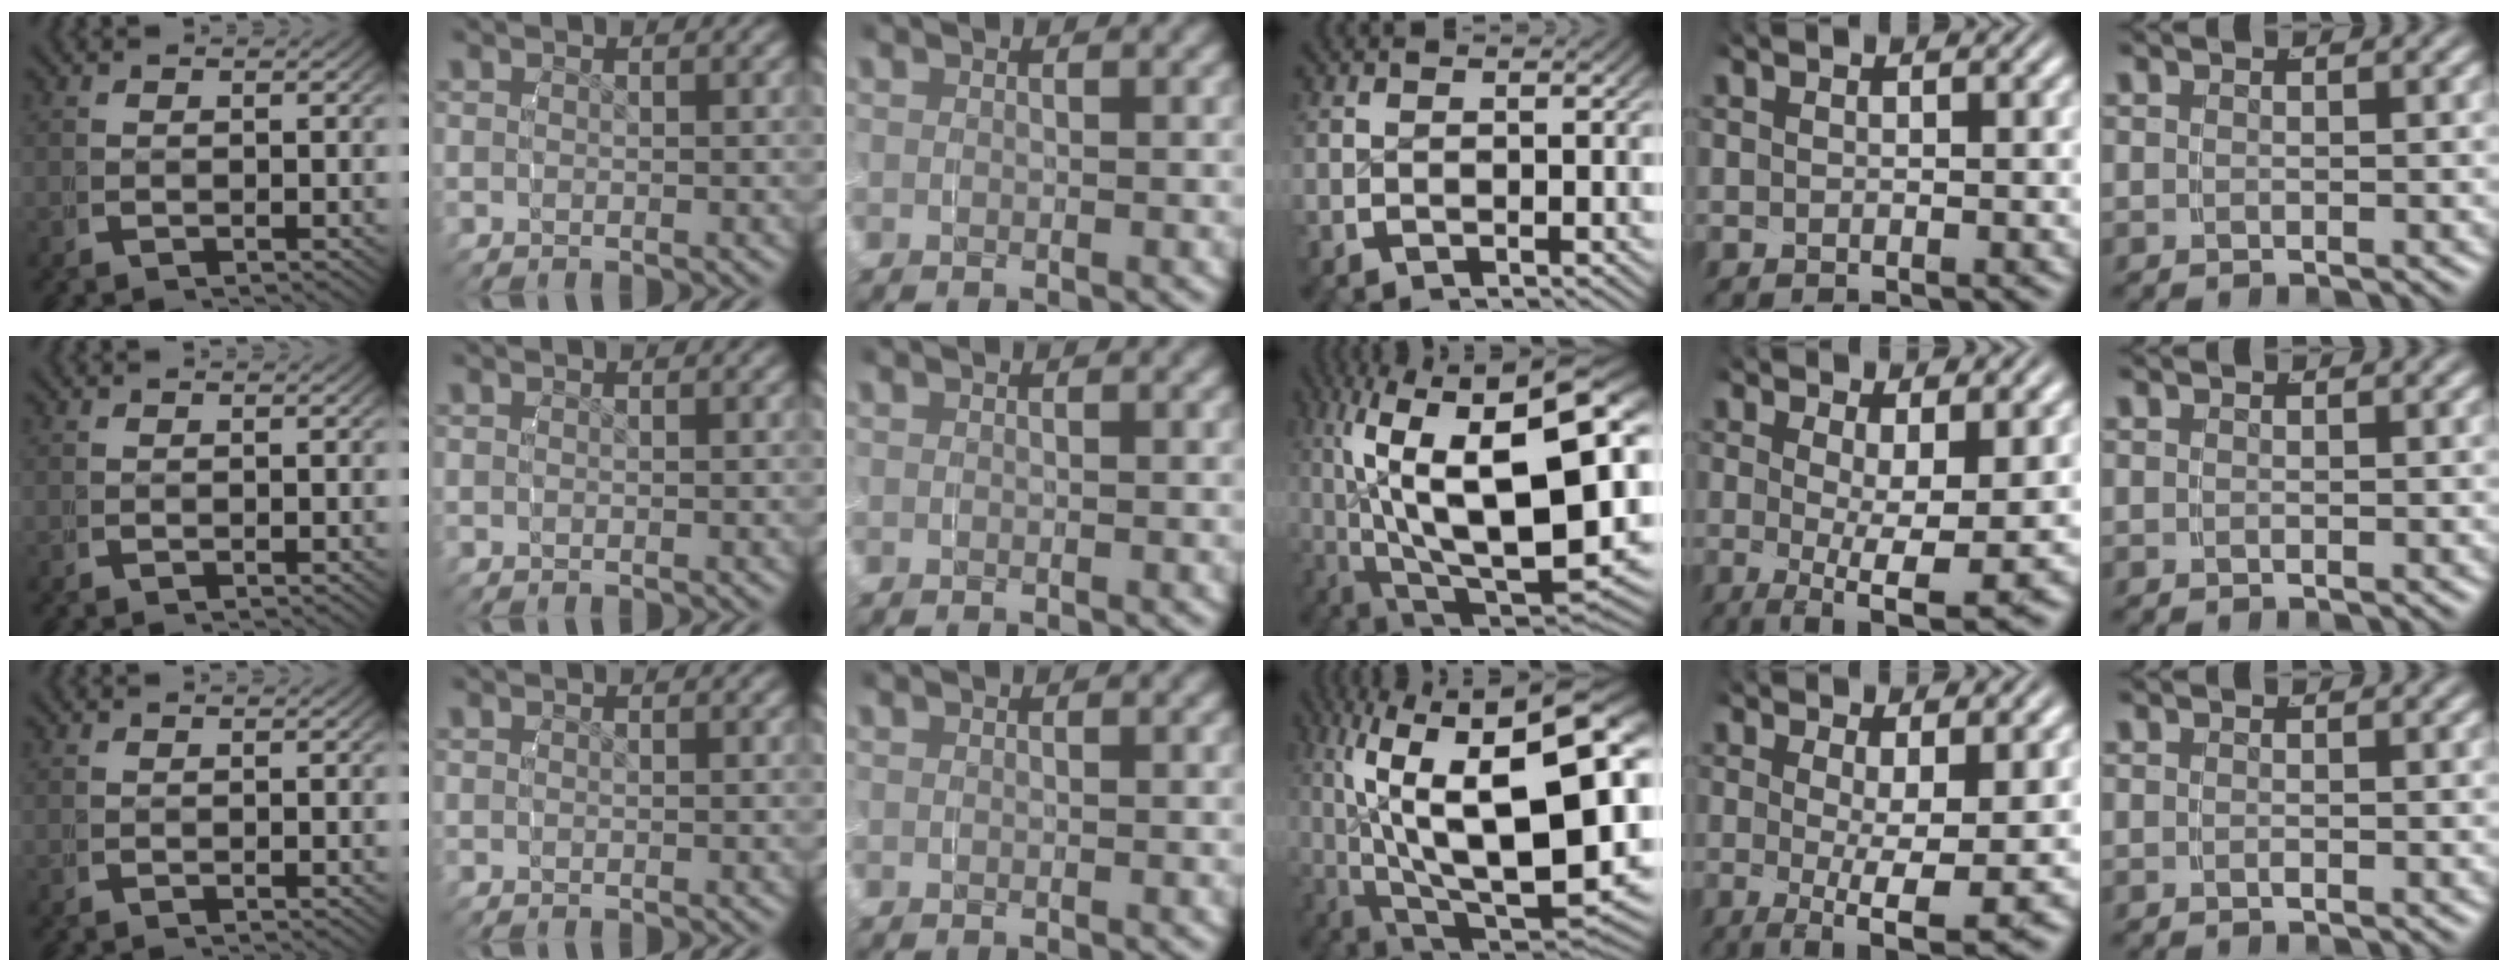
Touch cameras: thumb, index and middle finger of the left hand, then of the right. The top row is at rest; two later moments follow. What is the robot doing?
{"motion": "grasp_and_lifting", "object": "water bottle"}